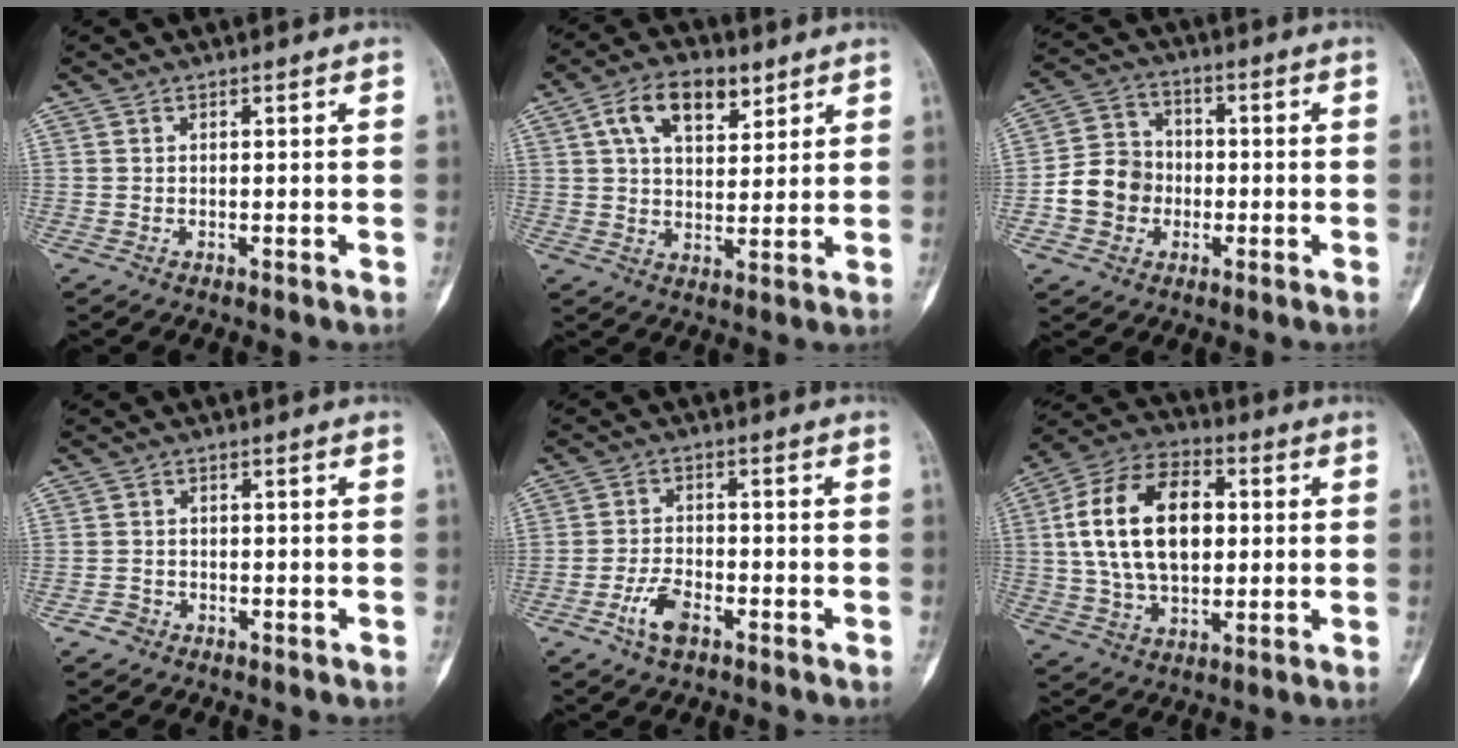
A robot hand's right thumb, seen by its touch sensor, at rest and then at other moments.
{"total": 10.8, "force": [5.2, 6.0, 7.4], "torque": [-0.105, -0.010, 0.089]}
{"total": 9.4, "force": [-2.1, 8.3, 3.9], "torque": [-0.044, 0.025, -0.043]}
{"total": 1.6, "force": [-1.1, 1.2, 0.0], "torque": [0.005, 0.008, -0.024]}
{"total": 5.6, "force": [-3.1, 2.7, 3.9], "torque": [-0.074, 0.016, -0.057]}
{"total": 18.9, "force": [2.4, 11.7, 14.7], "torque": [-0.248, 0.018, 0.040]}